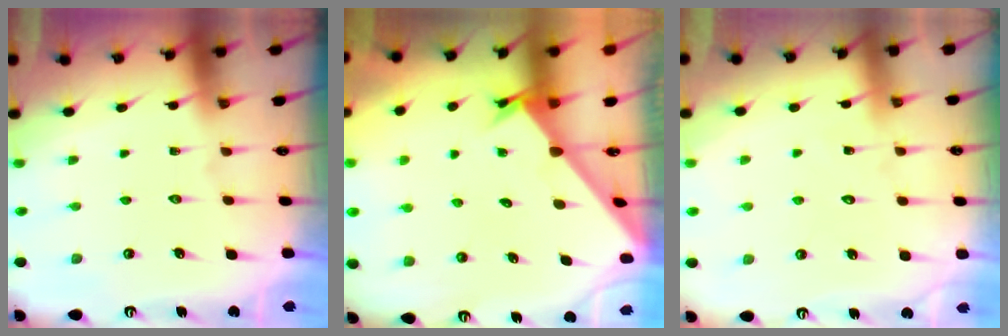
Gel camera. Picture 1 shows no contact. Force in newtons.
{"total": 1.4, "press": 1.4, "slide": 0.1}
{"total": 5.5, "press": 5.5, "slide": 0.5}